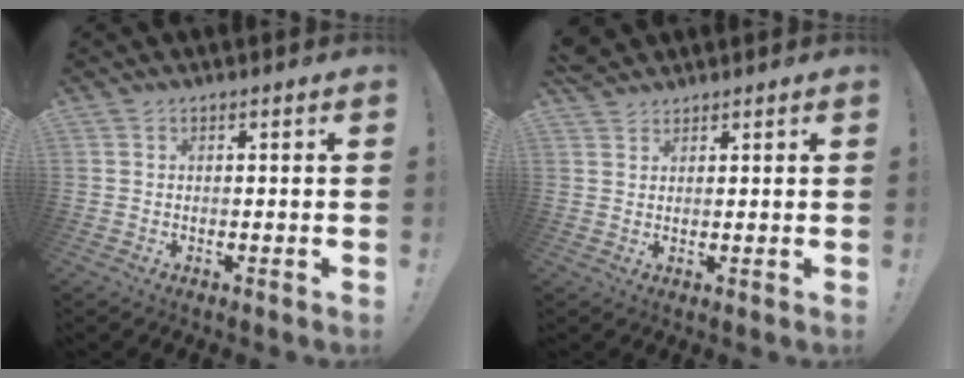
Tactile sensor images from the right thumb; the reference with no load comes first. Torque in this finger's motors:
{"motor_torque": [-0.48, 0.64, -0.40, 0.33, 0.02]}